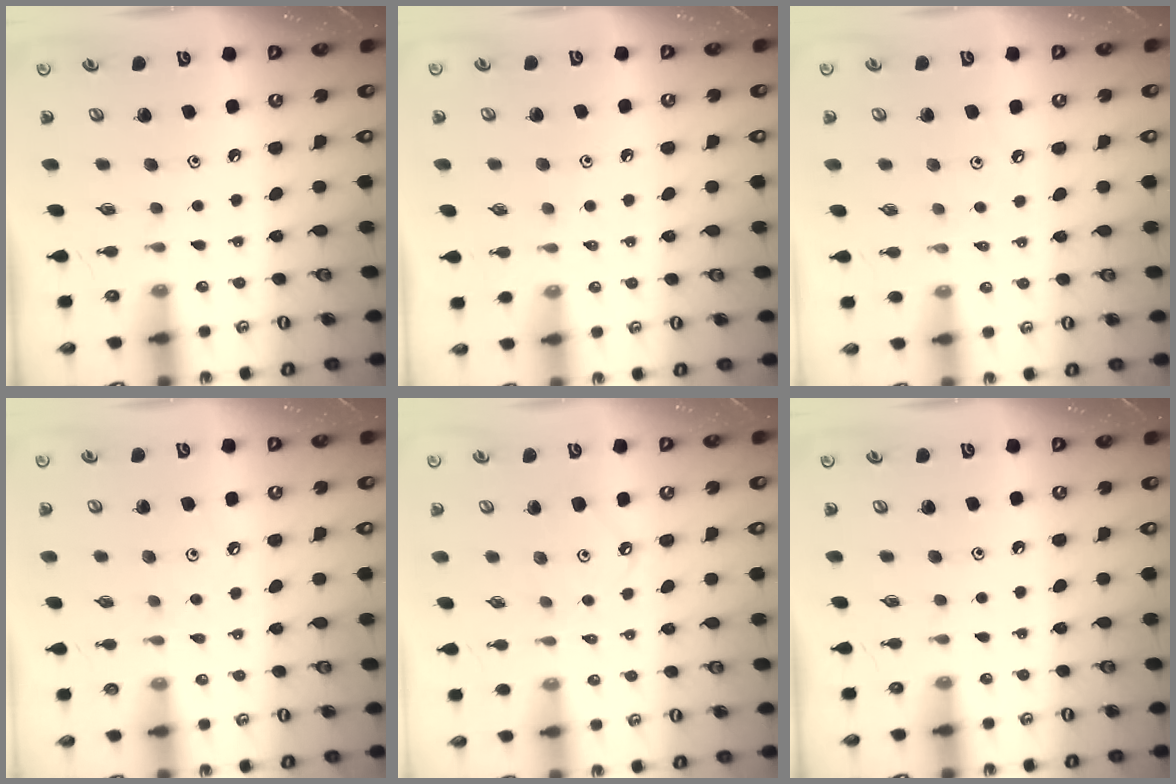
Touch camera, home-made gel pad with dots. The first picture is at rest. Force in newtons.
{"total": 2.3, "press": 2.3, "slide": 0.4}
{"total": 3.5, "press": 3.5, "slide": 0.4}
{"total": 3.1, "press": 3.1, "slide": 0.4}
{"total": 3.4, "press": 3.4, "slide": 0.3}
{"total": 0.0}